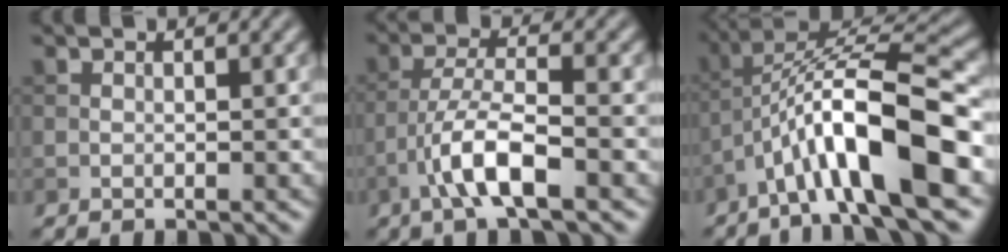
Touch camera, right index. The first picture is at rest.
{"total": 5.4, "force": [-2.6, 1.2, 4.5], "torque": [-0.089, 0.007, -0.054]}
{"total": 10.7, "force": [-4.3, 2.7, 9.5], "torque": [-0.160, 0.018, -0.073]}